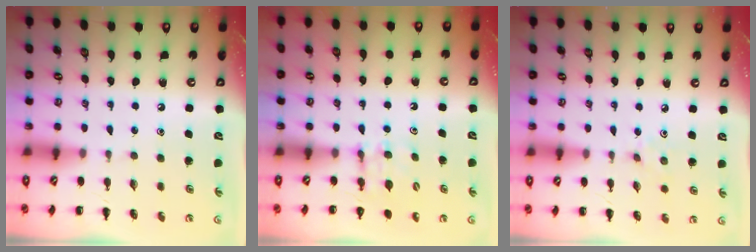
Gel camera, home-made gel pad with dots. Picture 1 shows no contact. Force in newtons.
{"total": 6.6, "press": 6.4, "slide": 1.6}
{"total": 2.5, "press": 2.3, "slide": 0.9}